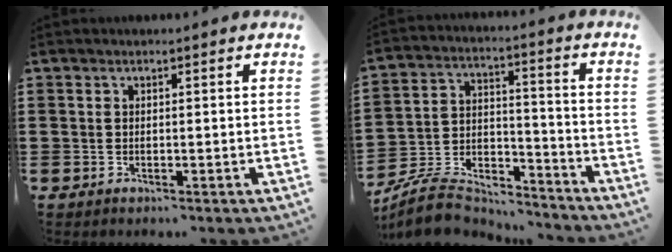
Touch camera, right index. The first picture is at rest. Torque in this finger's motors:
{"motor_torque": [-0.99, 0.76, -0.28, -0.21]}